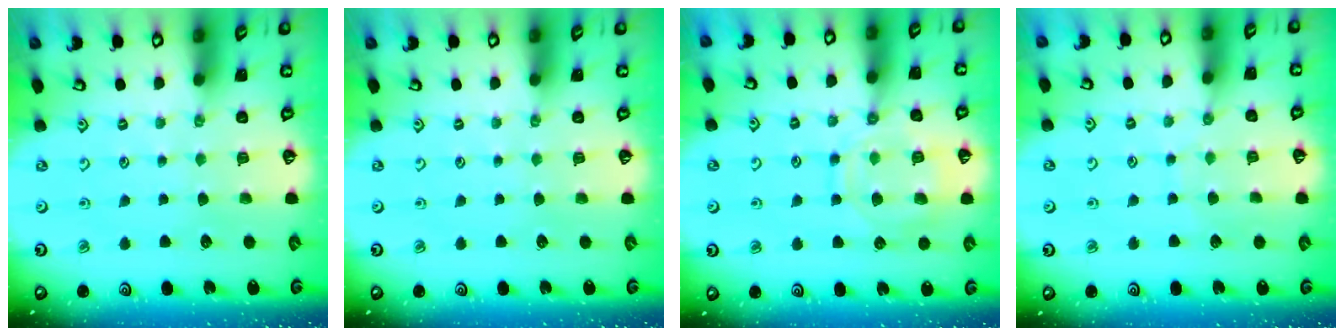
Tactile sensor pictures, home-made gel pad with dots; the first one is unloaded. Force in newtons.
{"total": 0.0}
{"total": 13.4, "press": 13.4, "slide": 1.3}
{"total": 6.3, "press": 6.2, "slide": 0.5}